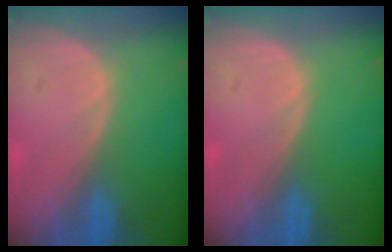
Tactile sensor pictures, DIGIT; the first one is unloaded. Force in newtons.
{"total": 0.0}